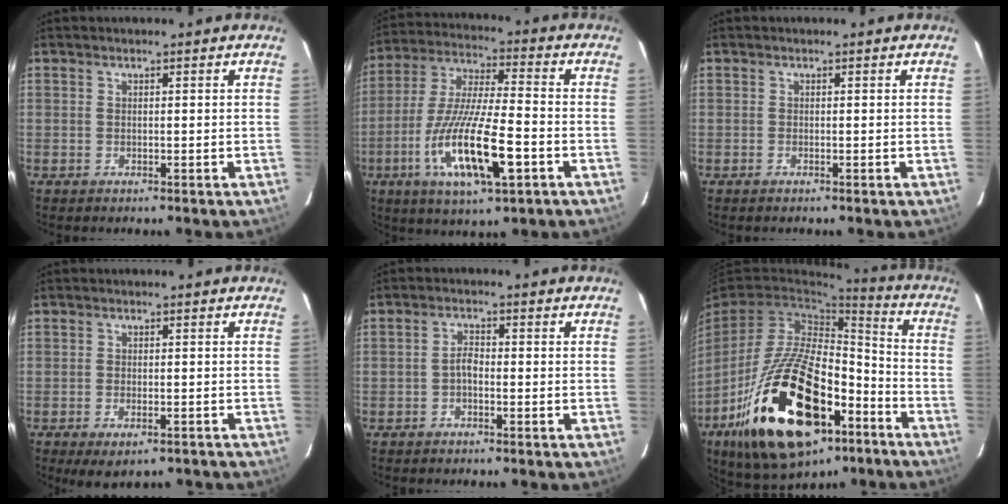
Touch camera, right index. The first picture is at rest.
{"total": 17.6, "force": [-6.5, 3.5, 15.9], "torque": [-0.323, -0.024, -0.120]}
{"total": 0.0}
{"total": 6.5, "force": [-4.5, 2.5, 3.9], "torque": [-0.082, -0.021, -0.065]}
{"total": 1.9, "force": [-1.0, 0.9, 1.3], "torque": [-0.026, 0.008, -0.020]}
{"total": 28.3, "force": [-14.1, 13.7, 20.4], "torque": [-0.377, -0.002, -0.214]}